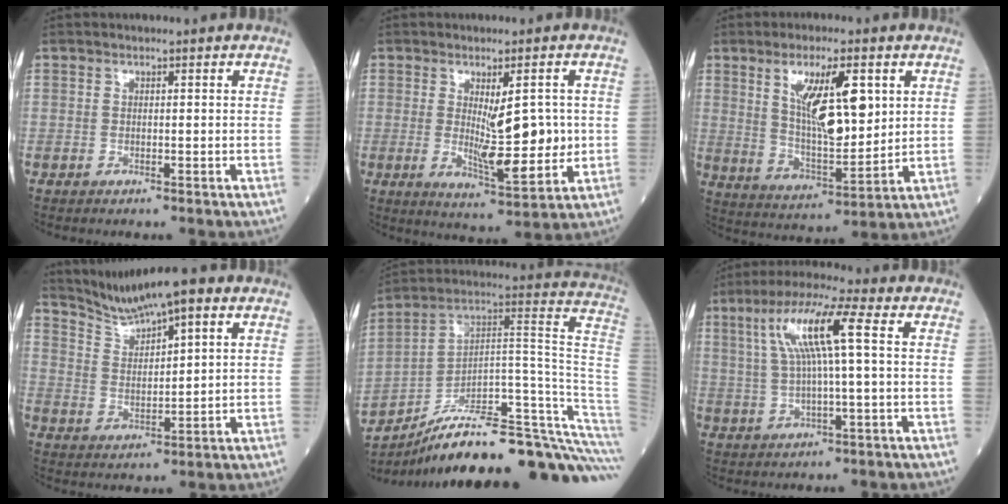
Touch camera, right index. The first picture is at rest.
{"total": 9.3, "force": [0.4, 2.4, 8.9], "torque": [-0.141, -0.018, 0.015]}
{"total": 12.4, "force": [4.3, 3.3, 11.1], "torque": [-0.211, -0.003, 0.085]}
{"total": 8.9, "force": [7.1, 1.3, 5.2], "torque": [-0.103, 0.019, 0.134]}
{"total": 30.5, "force": [-23.3, 3.5, 19.4], "torque": [-0.181, 0.039, -0.340]}
{"total": 11.1, "force": [2.6, 0.9, 10.8], "torque": [-0.216, 0.021, 0.048]}